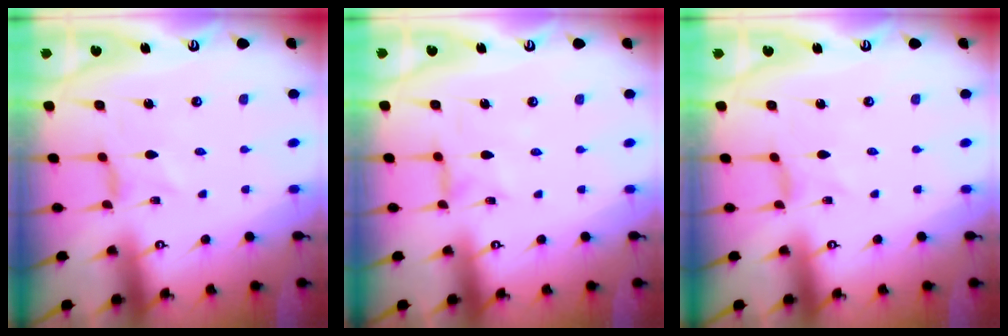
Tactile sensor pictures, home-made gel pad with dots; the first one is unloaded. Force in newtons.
{"total": 1.2, "press": 1.2, "slide": 0.2}
{"total": 0.0}